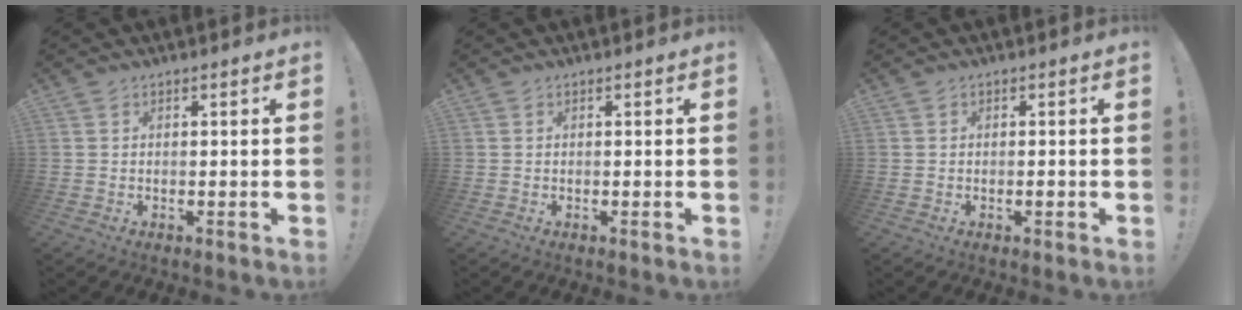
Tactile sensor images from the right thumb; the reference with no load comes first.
{"total": 0.0}
{"total": 1.2, "force": [-0.6, 0.6, 0.8], "torque": [-0.006, 0.000, -0.011]}